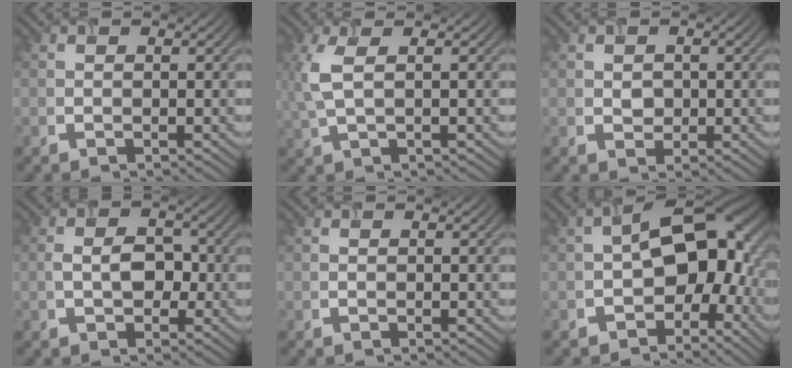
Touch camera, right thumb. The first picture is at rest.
{"total": 4.3, "force": [1.0, 1.6, 3.9], "torque": [-0.106, 0.006, 0.019]}
{"total": 1.7, "force": [0.0, 1.5, 0.7], "torque": [-0.016, -0.005, -0.002]}
{"total": 3.9, "force": [-0.5, 2.7, 2.8], "torque": [-0.050, -0.003, -0.012]}
{"total": 0.0}
{"total": 11.8, "force": [-1.8, 7.6, 8.8], "torque": [-0.109, 0.004, -0.043]}